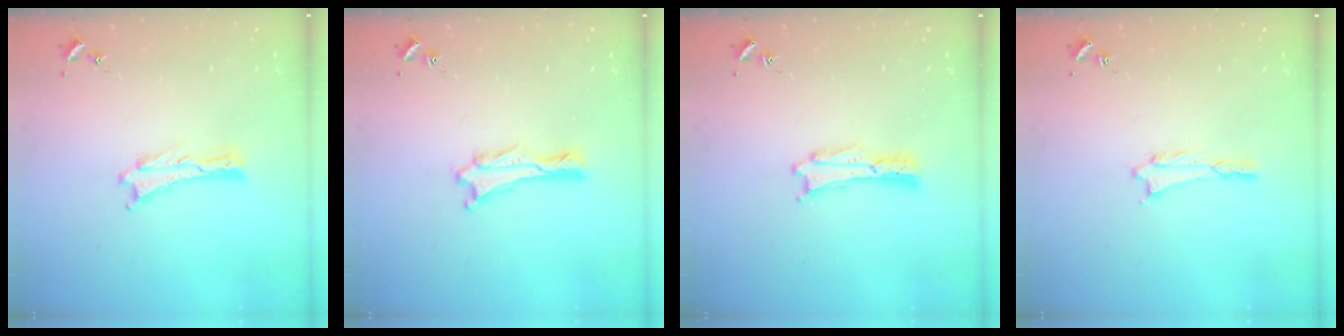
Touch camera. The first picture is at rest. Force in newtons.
{"total": 0.0}
{"total": 0.0}
{"total": 0.8, "press": 0.8, "slide": 0.1}